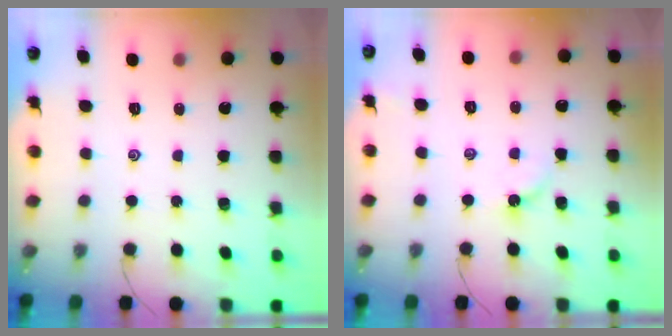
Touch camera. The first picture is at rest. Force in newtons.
{"total": 2.6, "press": 2.5, "slide": 0.4}